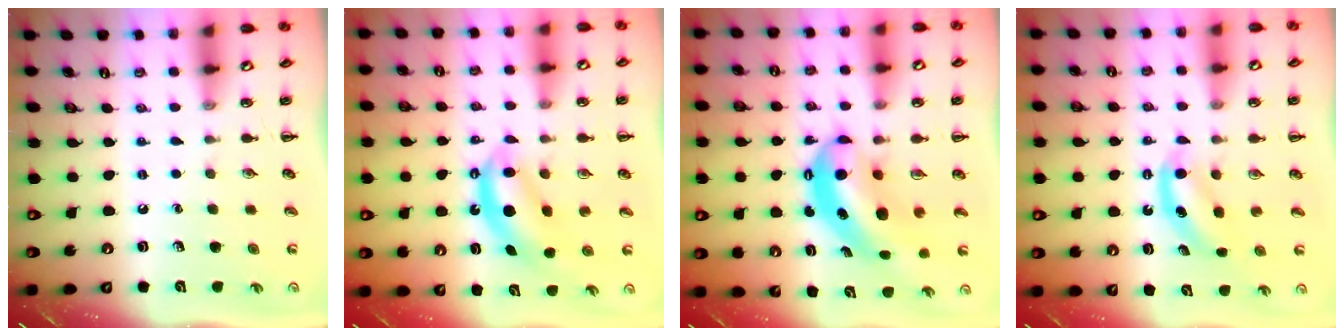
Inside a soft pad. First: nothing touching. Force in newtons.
{"total": 7.4, "press": 7.3, "slide": 1.2}
{"total": 8.8, "press": 8.6, "slide": 1.9}
{"total": 5.4, "press": 5.3, "slide": 1.0}